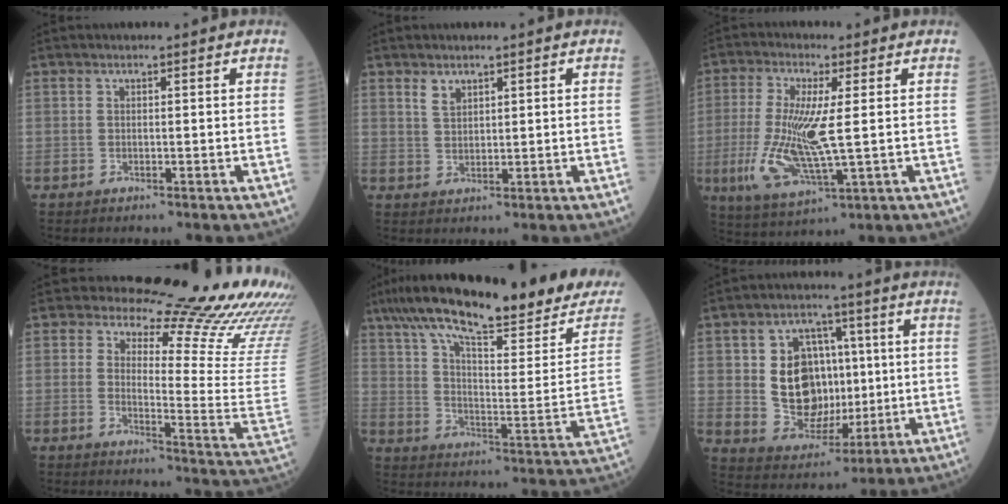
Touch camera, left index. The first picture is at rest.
{"total": 2.2, "force": [1.5, 1.2, 1.1], "torque": [-0.025, 0.004, 0.039]}
{"total": 11.2, "force": [-0.5, 2.1, 11.0], "torque": [-0.243, -0.012, 0.000]}
{"total": 21.4, "force": [19.1, 2.4, 9.4], "torque": [-0.122, -0.134, 0.209]}
{"total": 29.8, "force": [23.2, 5.3, 17.8], "torque": [-0.287, -0.013, 0.320]}
{"total": 11.7, "force": [1.3, 9.0, 7.4], "torque": [-0.145, 0.025, 0.039]}